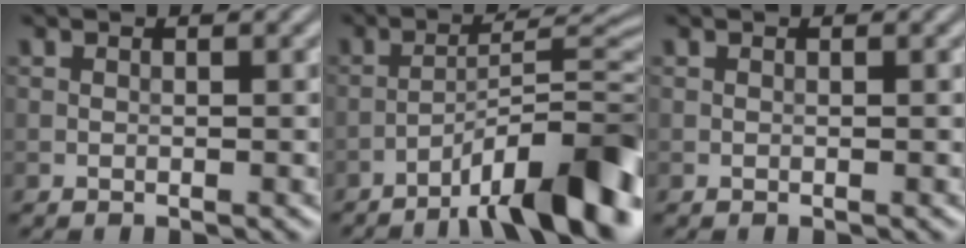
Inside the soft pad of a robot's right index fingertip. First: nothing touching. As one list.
[{"total": 11.2, "force": [-7.0, 2.0, 8.4], "torque": [-0.125, 0.026, -0.113]}, {"total": 0.0}]